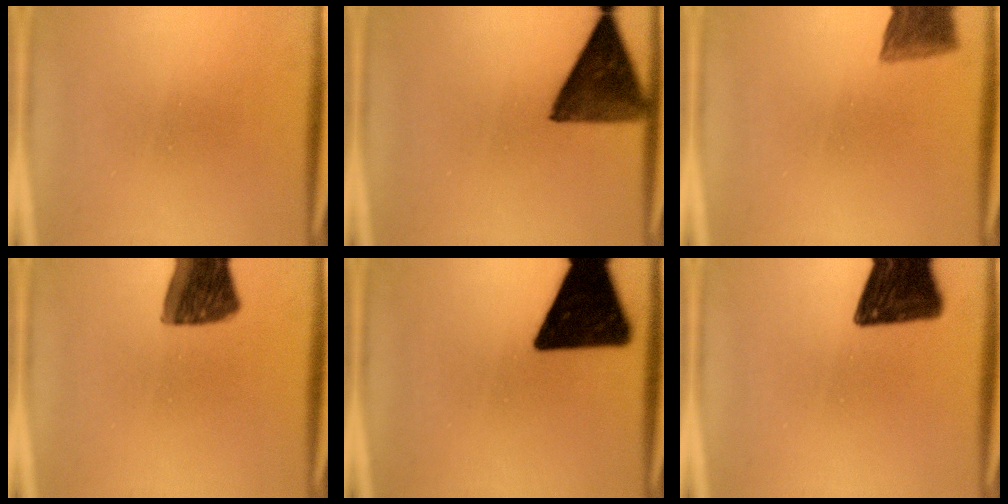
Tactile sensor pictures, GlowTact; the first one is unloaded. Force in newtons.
{"total": 12.3}
{"total": 6.3}
{"total": 11.0}
{"total": 17.7}
{"total": 15.3}